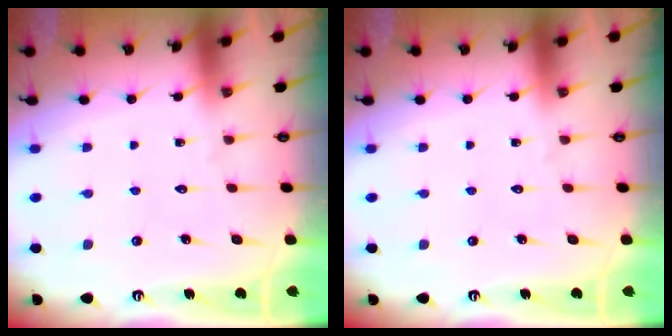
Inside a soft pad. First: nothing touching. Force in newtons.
{"total": 0.0}